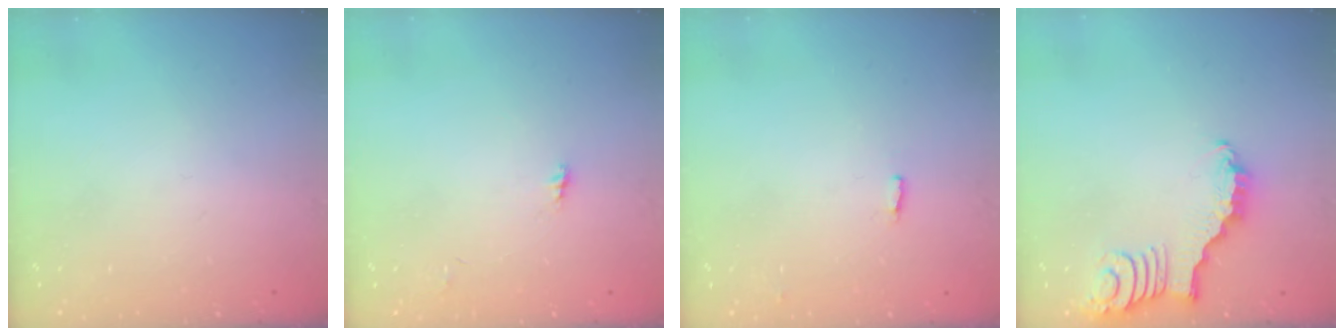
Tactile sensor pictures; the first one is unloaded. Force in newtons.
{"total": 2.9, "press": 2.9, "slide": 0.3}
{"total": 2.7, "press": 2.6, "slide": 0.5}
{"total": 2.6, "press": 2.6, "slide": 0.3}